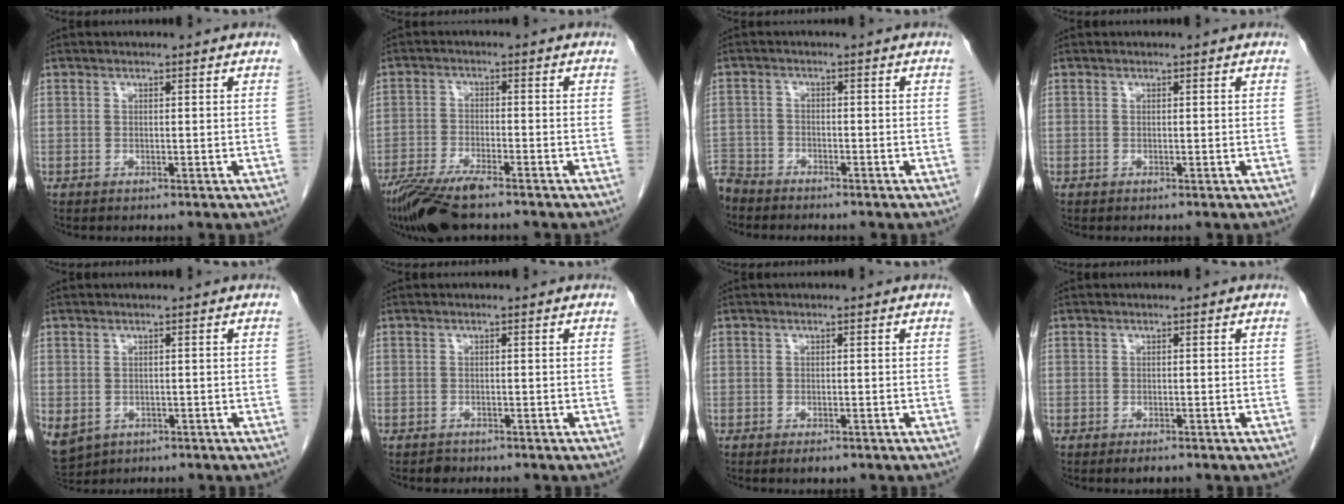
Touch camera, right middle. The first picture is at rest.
{"total": 9.0, "force": [-7.0, 1.1, 5.5], "torque": [-0.100, -0.023, -0.123]}
{"total": 5.4, "force": [-5.1, 1.8, 0.3], "torque": [-0.004, -0.010, -0.099]}
{"total": 0.0}
{"total": 10.4, "force": [-4.0, 8.5, 4.4], "torque": [-0.133, -0.015, -0.047]}
{"total": 0.9, "force": [-0.8, 0.5, 0.1], "torque": [-0.004, 0.000, -0.013]}
{"total": 1.4, "force": [-0.9, 0.7, 0.9], "torque": [-0.011, 0.000, -0.007]}
{"total": 1.2, "force": [-0.9, 0.4, 0.7], "torque": [-0.010, -0.001, -0.009]}